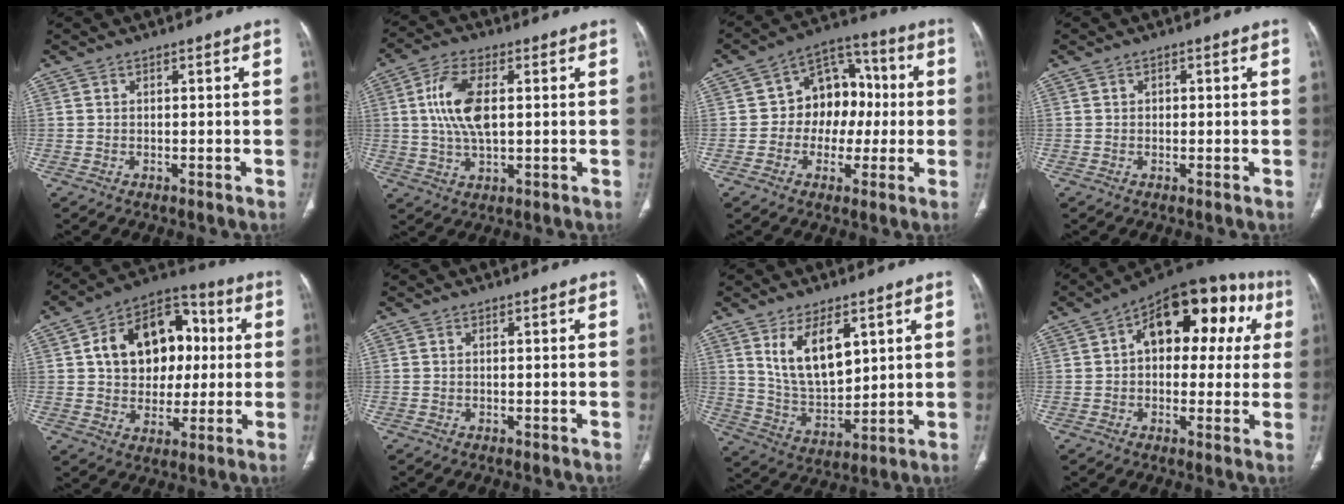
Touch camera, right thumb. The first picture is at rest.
{"total": 10.3, "force": [1.5, 5.0, 8.9], "torque": [-0.185, 0.001, 0.029]}
{"total": 12.2, "force": [-0.1, 9.5, 7.7], "torque": [-0.065, 0.034, -0.010]}
{"total": 0.8, "force": [0.2, 0.6, 0.4], "torque": [-0.002, 0.002, 0.000]}
{"total": 18.4, "force": [3.1, 13.2, 12.4], "torque": [-0.153, 0.022, 0.049]}
{"total": 0.0}
{"total": 12.0, "force": [5.3, 6.0, 8.9], "torque": [-0.137, -0.035, 0.116]}
{"total": 19.4, "force": [5.0, 11.1, 15.1], "torque": [-0.154, 0.035, 0.059]}